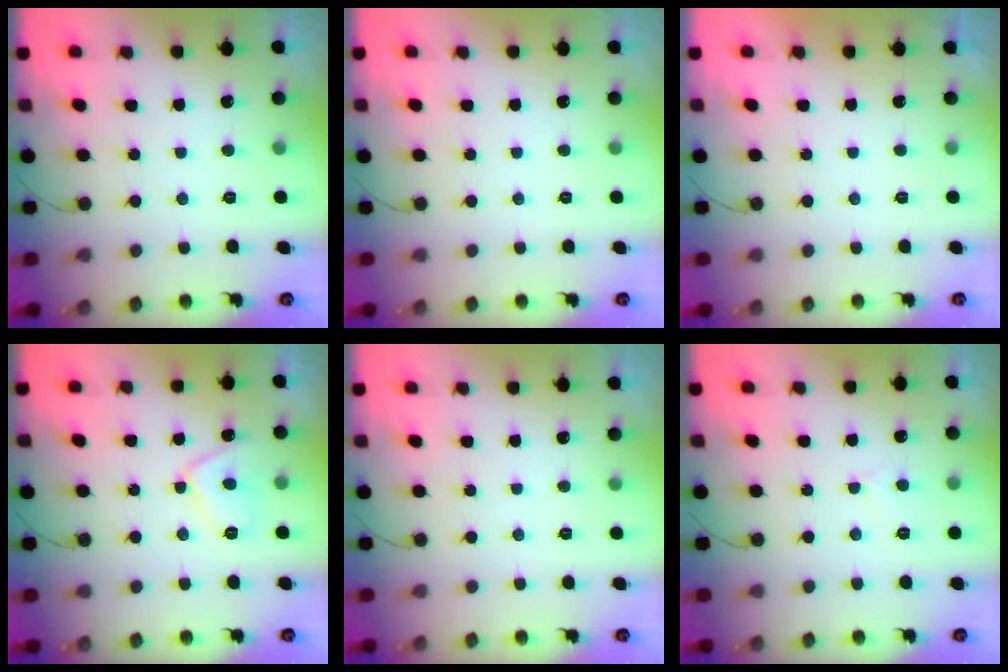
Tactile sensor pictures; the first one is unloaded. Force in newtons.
{"total": 0.0}
{"total": 2.3, "press": 2.3, "slide": 0.4}
{"total": 7.8, "press": 7.8, "slide": 0.5}
{"total": 0.0}
{"total": 2.3, "press": 2.3, "slide": 0.2}